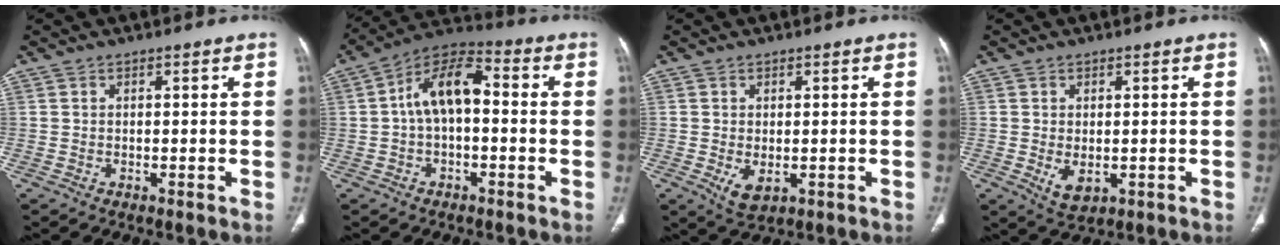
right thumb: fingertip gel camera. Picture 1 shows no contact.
{"total": 11.0, "force": [0.1, 6.1, 9.2], "torque": [-0.152, 0.039, -0.010]}
{"total": 3.7, "force": [-0.8, 2.1, 2.9], "torque": [-0.048, -0.007, 0.001]}
{"total": 3.8, "force": [-0.6, 2.3, 2.9], "torque": [-0.046, -0.006, 0.005]}